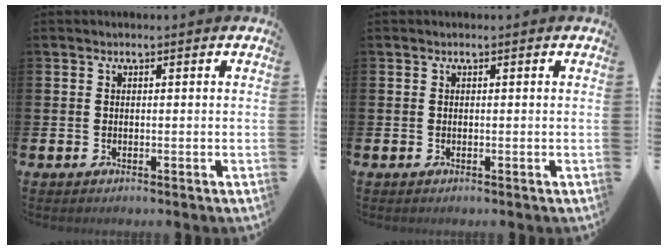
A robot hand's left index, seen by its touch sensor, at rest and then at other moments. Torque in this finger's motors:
{"motor_torque": [-0.07, 0.09, -0.03, -0.01]}